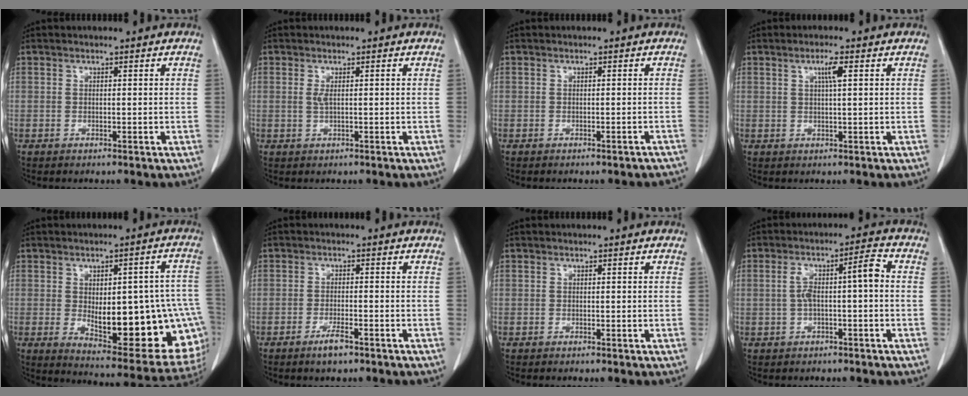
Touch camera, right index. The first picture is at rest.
{"total": 1.2, "force": [0.2, 0.1, 1.2], "torque": [-0.030, 0.000, 0.005]}
{"total": 3.3, "force": [-3.1, 0.5, 1.0], "torque": [-0.010, -0.006, -0.034]}
{"total": 2.6, "force": [1.0, 0.0, 2.5], "torque": [-0.045, 0.001, 0.017]}
{"total": 22.3, "force": [-4.0, 7.9, 20.5], "torque": [-0.188, 0.016, -0.024]}
{"total": 3.0, "force": [-2.1, 0.5, 2.1], "torque": [-0.040, 0.000, -0.035]}
{"total": 0.0}
{"total": 5.8, "force": [-0.2, 0.8, 5.7], "torque": [-0.105, 0.030, -0.002]}